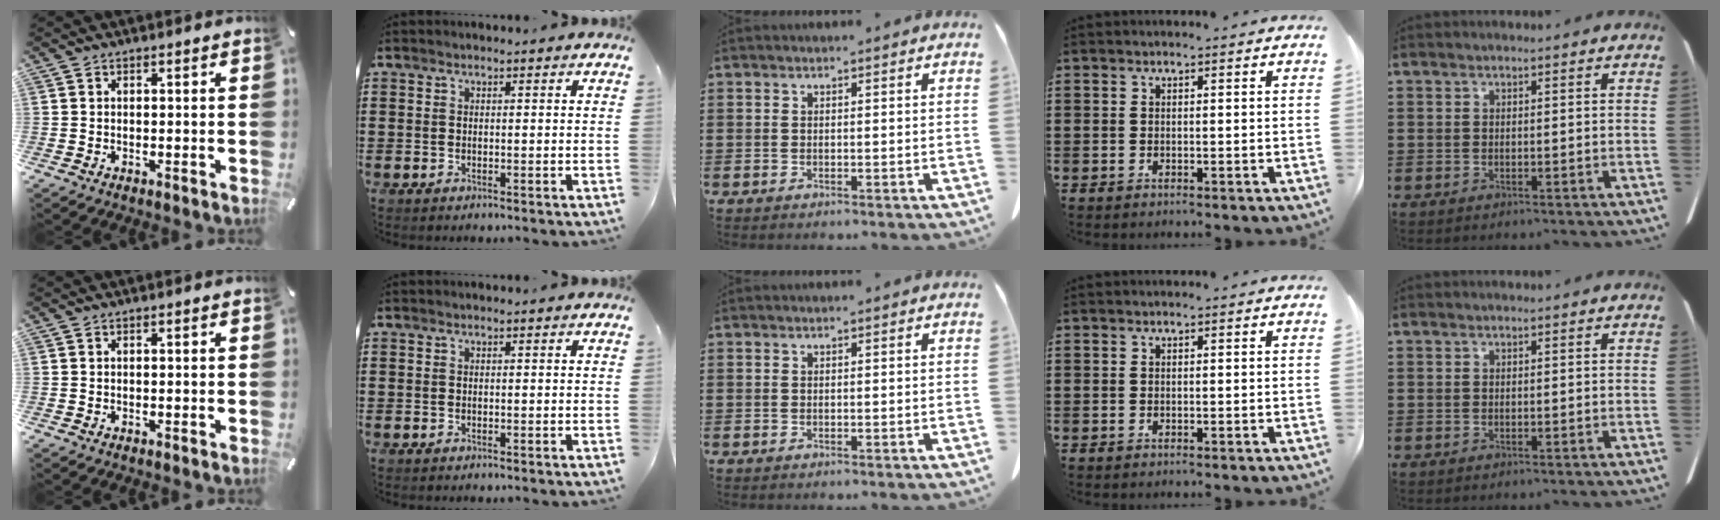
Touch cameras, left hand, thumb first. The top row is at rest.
{}